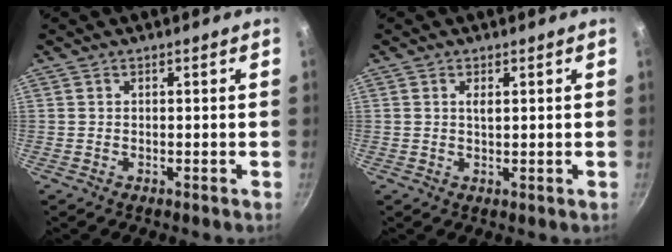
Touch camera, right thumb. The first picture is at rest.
{"total": 1.6, "force": [0.6, 0.5, 1.3], "torque": [-0.024, -0.002, 0.011]}